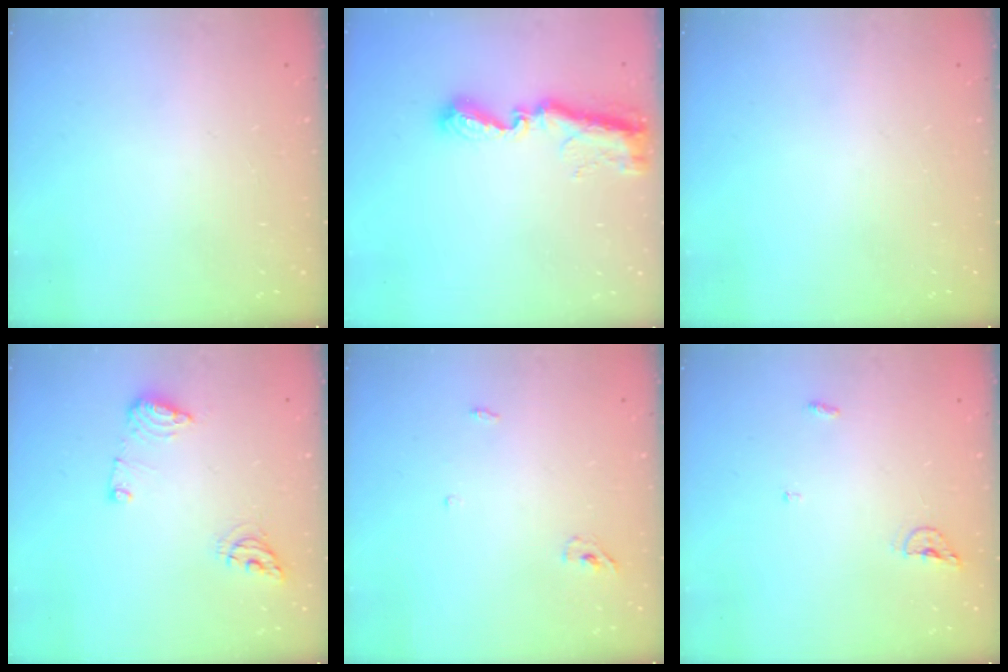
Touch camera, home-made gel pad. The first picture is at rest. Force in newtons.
{"total": 9.9, "press": 9.9, "slide": 0.7}
{"total": 0.0}
{"total": 9.0, "press": 8.9, "slide": 0.9}
{"total": 3.3, "press": 3.3, "slide": 0.7}
{"total": 4.4, "press": 4.3, "slide": 1.0}